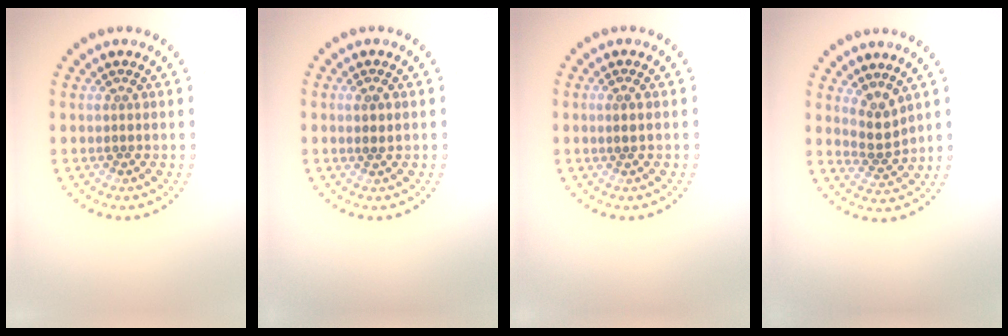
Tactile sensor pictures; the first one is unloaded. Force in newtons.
{"total": 0.9, "press": 0.7, "slide": 0.5}
{"total": 0.6, "press": 0.4, "slide": 0.4}
{"total": 2.4, "press": 1.7, "slide": 1.7}